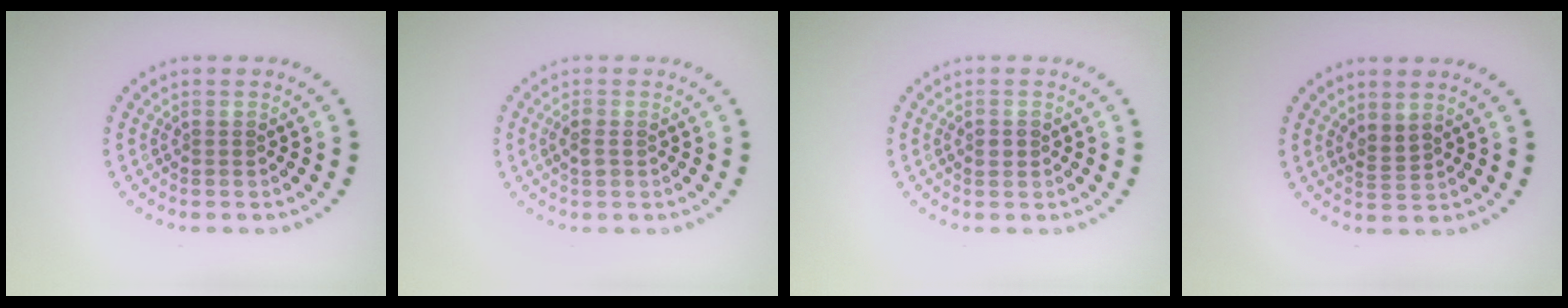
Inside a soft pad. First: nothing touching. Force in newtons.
{"total": 1.4, "press": 1.4, "slide": 0.3}
{"total": 1.2, "press": 1.2, "slide": 0.1}
{"total": 1.4, "press": 1.2, "slide": 0.8}